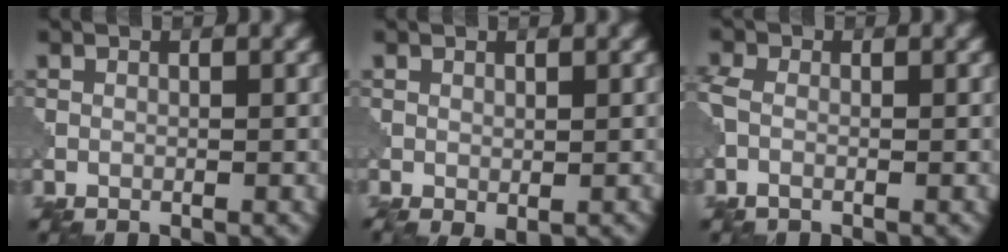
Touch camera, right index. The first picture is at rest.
{"total": 1.2, "force": [-0.3, 0.6, 1.0], "torque": [-0.022, -0.009, -0.001]}
{"total": 1.9, "force": [-0.5, 1.1, 1.5], "torque": [-0.039, 0.000, -0.019]}